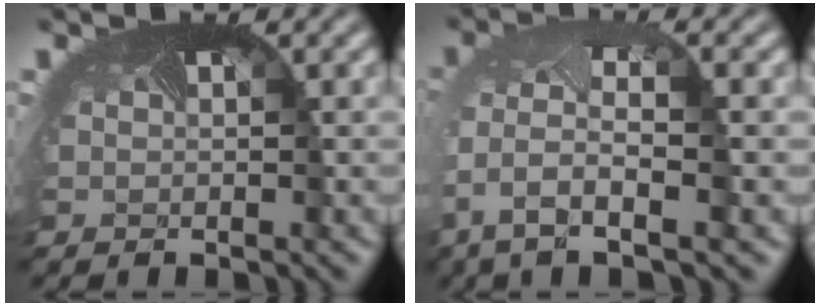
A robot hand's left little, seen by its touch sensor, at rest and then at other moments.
{"total": 6.7, "force": [-2.4, 2.9, 5.6], "torque": [-0.135, -0.018, -0.043]}